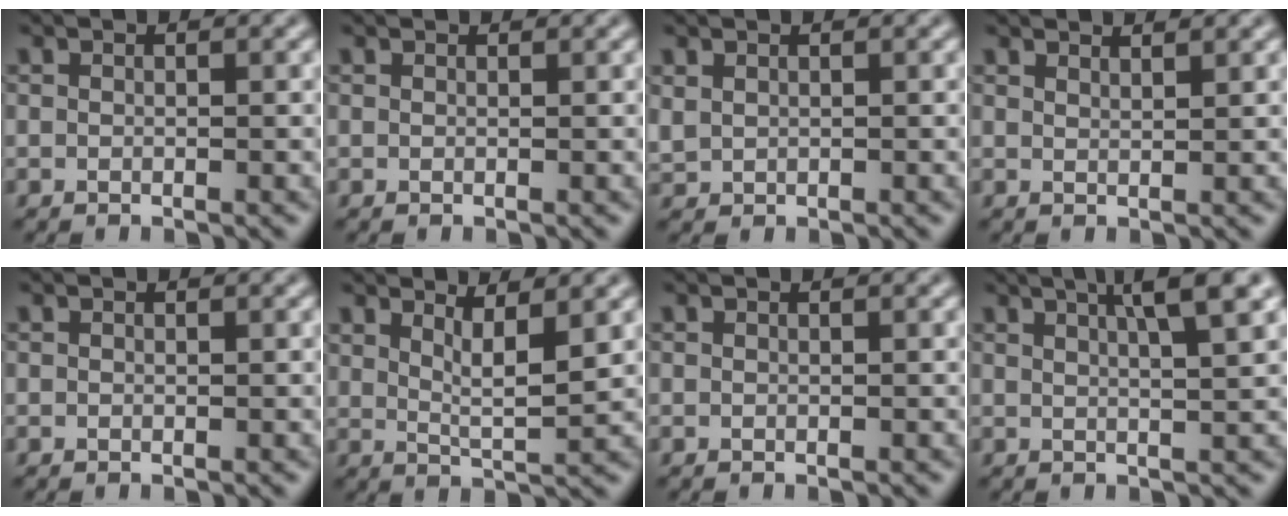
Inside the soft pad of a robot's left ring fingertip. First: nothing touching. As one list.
[{"total": 0.7, "force": [0.7, 0.0, 0.1], "torque": [-0.006, -0.004, 0.005]}, {"total": 0.7, "force": [0.6, 0.4, 0.3], "torque": [-0.012, -0.001, 0.017]}, {"total": 1.8, "force": [1.6, 0.4, 0.6], "torque": [0.001, 0.004, 0.014]}, {"total": 0.0}, {"total": 3.0, "force": [1.7, 0.7, 2.3], "torque": [-0.038, -0.012, 0.032]}, {"total": 0.0}, {"total": 5.5, "force": [2.9, 1.1, 4.5], "torque": [-0.044, 0.023, 0.025]}]